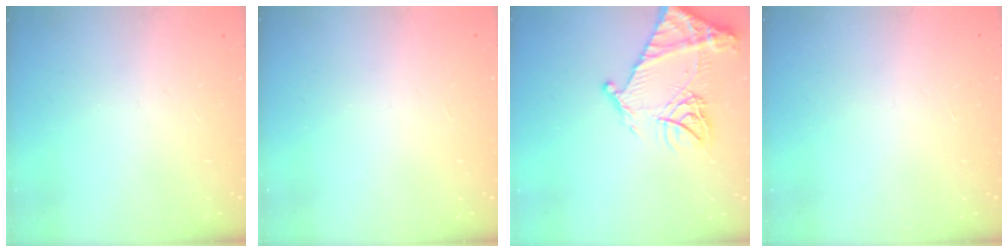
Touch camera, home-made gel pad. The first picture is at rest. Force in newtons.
{"total": 1.6, "press": 1.5, "slide": 0.1}
{"total": 17.2, "press": 17.1, "slide": 1.7}
{"total": 1.5, "press": 1.5, "slide": 0.1}